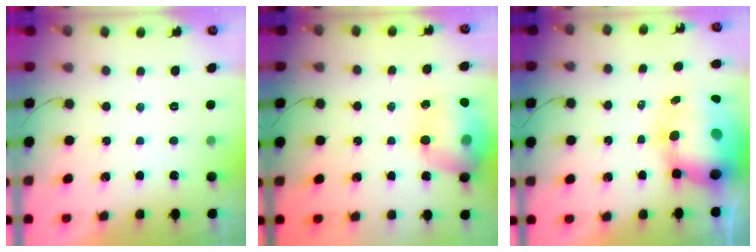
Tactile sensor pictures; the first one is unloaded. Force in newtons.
{"total": 16.5, "press": 16.4, "slide": 1.6}
{"total": 16.3, "press": 15.9, "slide": 3.8}